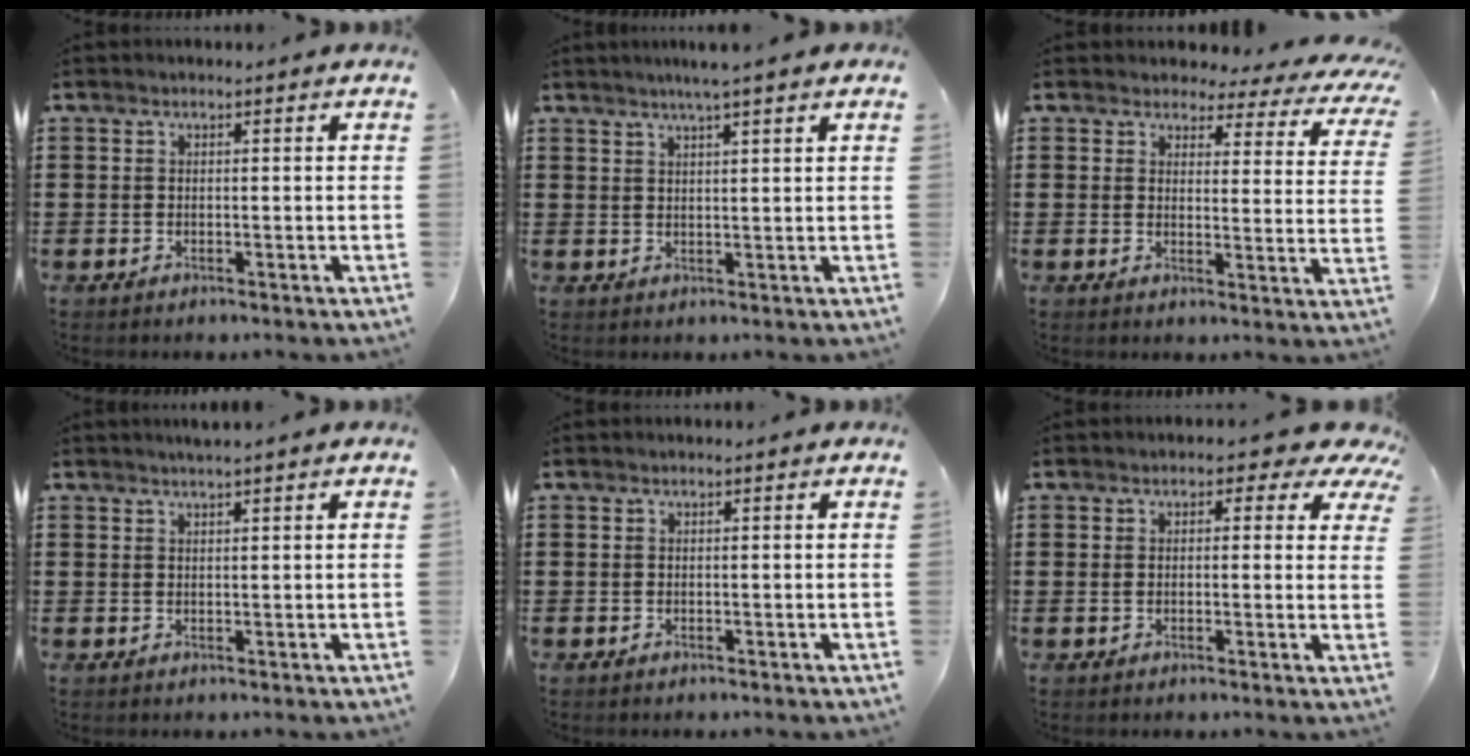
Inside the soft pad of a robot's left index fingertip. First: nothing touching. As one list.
[{"total": 3.3, "force": [2.7, -0.5, 1.9], "torque": [-0.042, -0.002, 0.047]}, {"total": 3.3, "force": [2.9, 1.0, 1.1], "torque": [-0.032, -0.022, 0.044]}, {"total": 1.4, "force": [1.2, -0.2, 0.6], "torque": [-0.012, 0.000, 0.024]}, {"total": 0.0}, {"total": 3.4, "force": [1.8, 1.8, 2.2], "torque": [-0.030, -0.005, 0.023]}]